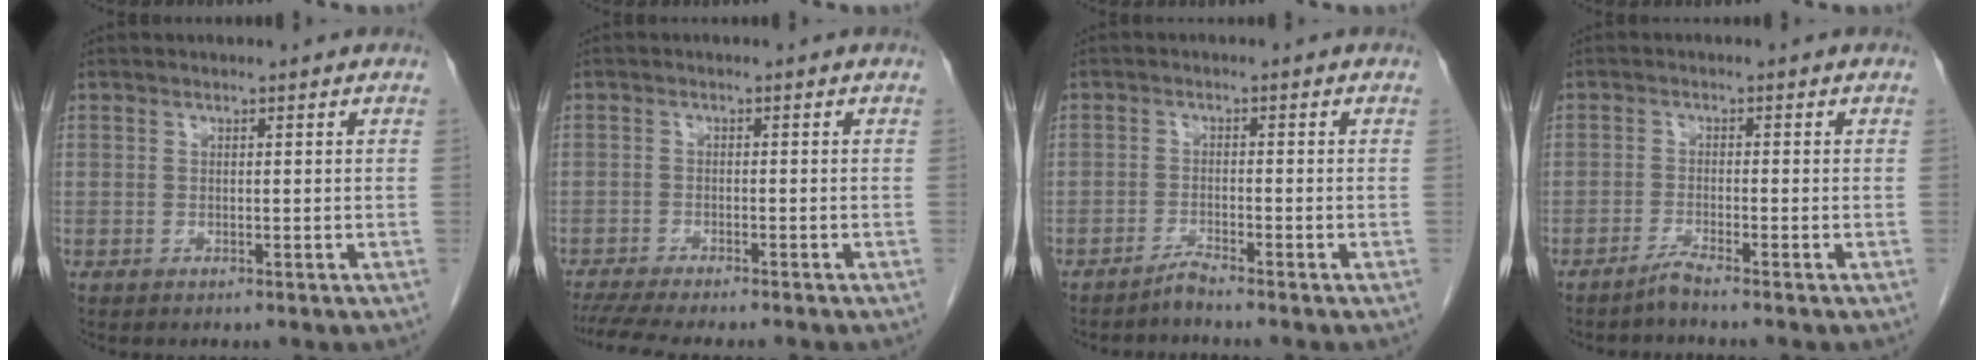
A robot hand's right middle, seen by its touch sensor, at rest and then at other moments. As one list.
[{"total": 9.6, "force": [-8.2, 1.0, 4.7], "torque": [-0.066, -0.012, -0.126]}, {"total": 1.8, "force": [-1.7, -0.5, 0.4], "torque": [-0.006, -0.003, -0.034]}, {"total": 1.9, "force": [-1.6, -0.6, 0.7], "torque": [-0.015, -0.001, -0.035]}]